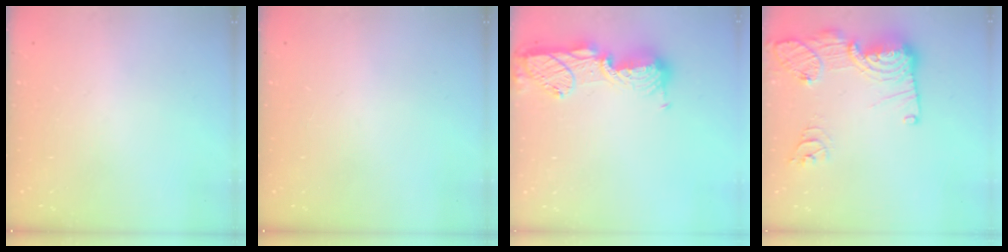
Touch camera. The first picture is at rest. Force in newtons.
{"total": 0.0}
{"total": 16.3, "press": 15.3, "slide": 5.7}
{"total": 18.4, "press": 18.3, "slide": 1.7}